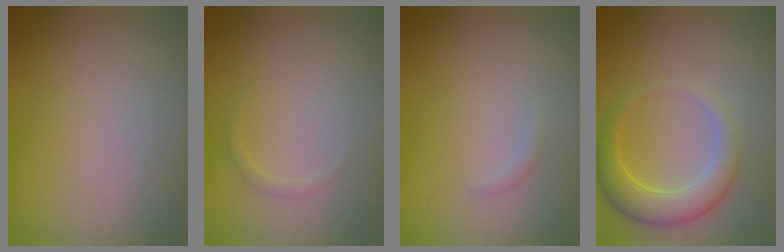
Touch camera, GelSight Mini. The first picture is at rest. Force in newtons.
{"total": 0.6, "press": 0.6, "slide": 0.1}
{"total": 0.6, "press": 0.6, "slide": 0.0}
{"total": 4.2, "press": 4.2, "slide": 0.5}